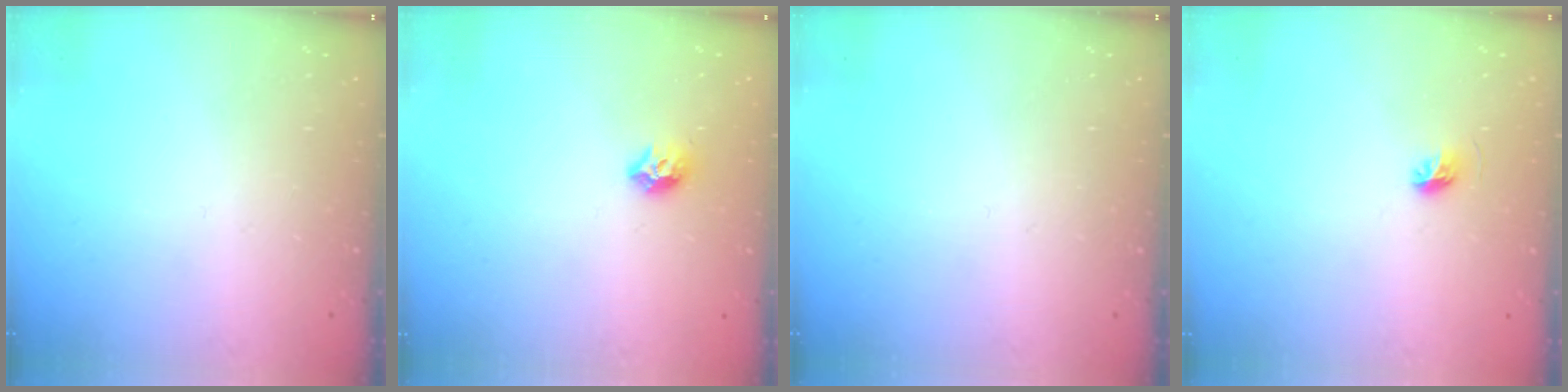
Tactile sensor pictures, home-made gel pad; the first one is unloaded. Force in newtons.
{"total": 7.9, "press": 7.8, "slide": 1.0}
{"total": 0.0}
{"total": 4.5, "press": 4.3, "slide": 1.4}